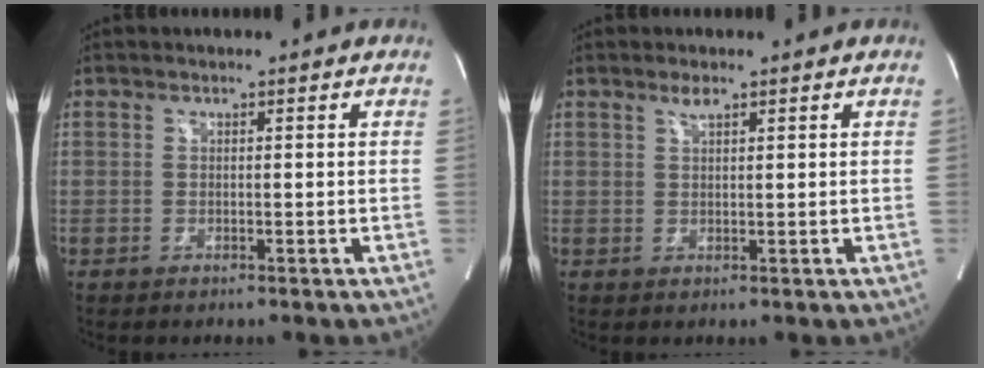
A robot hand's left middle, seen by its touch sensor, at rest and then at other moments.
{"total": 1.4, "force": [1.1, 0.2, 0.9], "torque": [-0.022, 0.003, 0.022]}